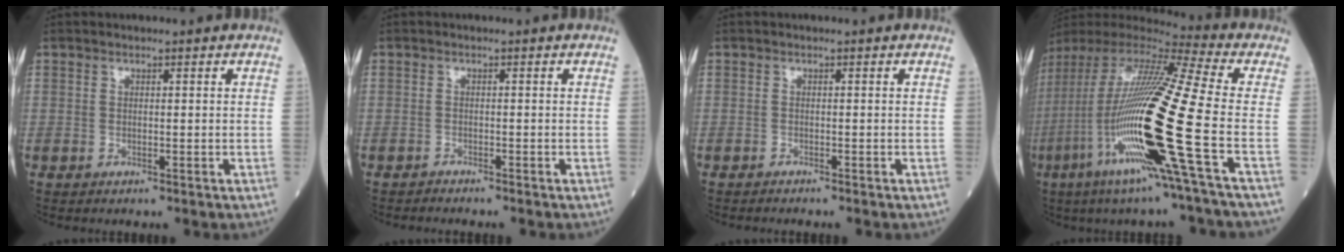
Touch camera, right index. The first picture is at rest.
{"total": 1.4, "force": [-1.4, 0.0, 0.2], "torque": [-0.009, -0.003, -0.023]}
{"total": 1.1, "force": [-1.1, -0.2, 0.3], "torque": [-0.004, 0.000, -0.013]}
{"total": 25.4, "force": [-6.8, -0.4, 24.4], "torque": [-0.496, -0.045, -0.148]}